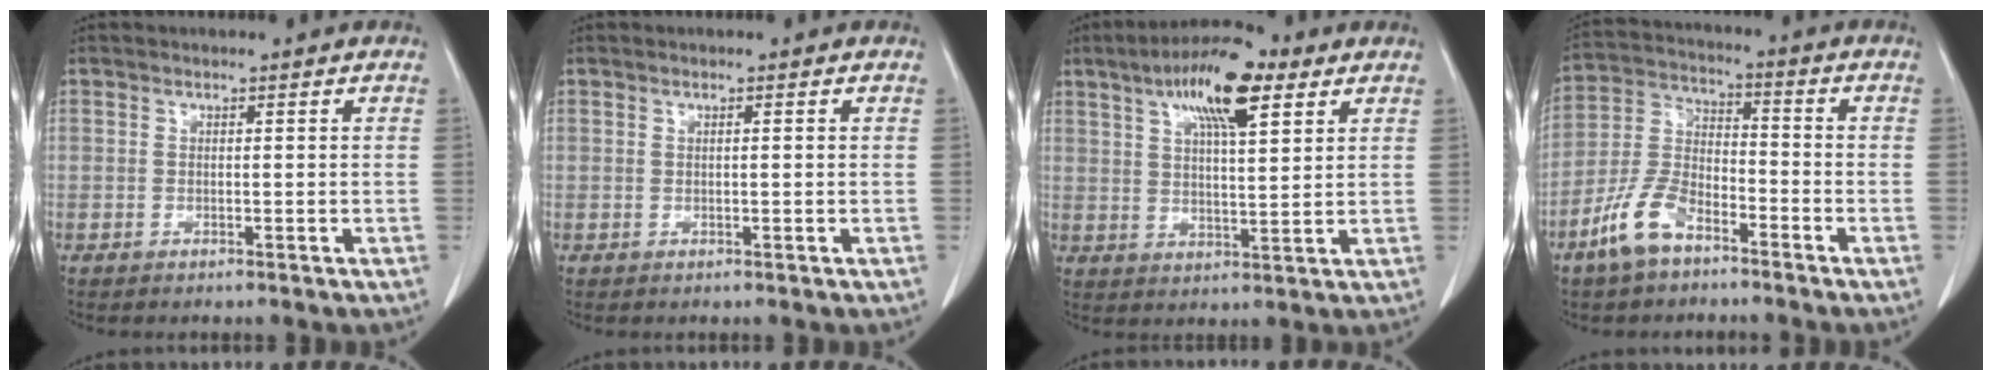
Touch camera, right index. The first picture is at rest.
{"total": 0.8, "force": [0.2, 0.2, 0.7], "torque": [-0.020, 0.004, 0.006]}
{"total": 13.4, "force": [6.9, 3.8, 10.8], "torque": [-0.192, 0.022, 0.118]}
{"total": 10.2, "force": [-6.4, 4.7, 6.4], "torque": [-0.154, 0.007, -0.128]}